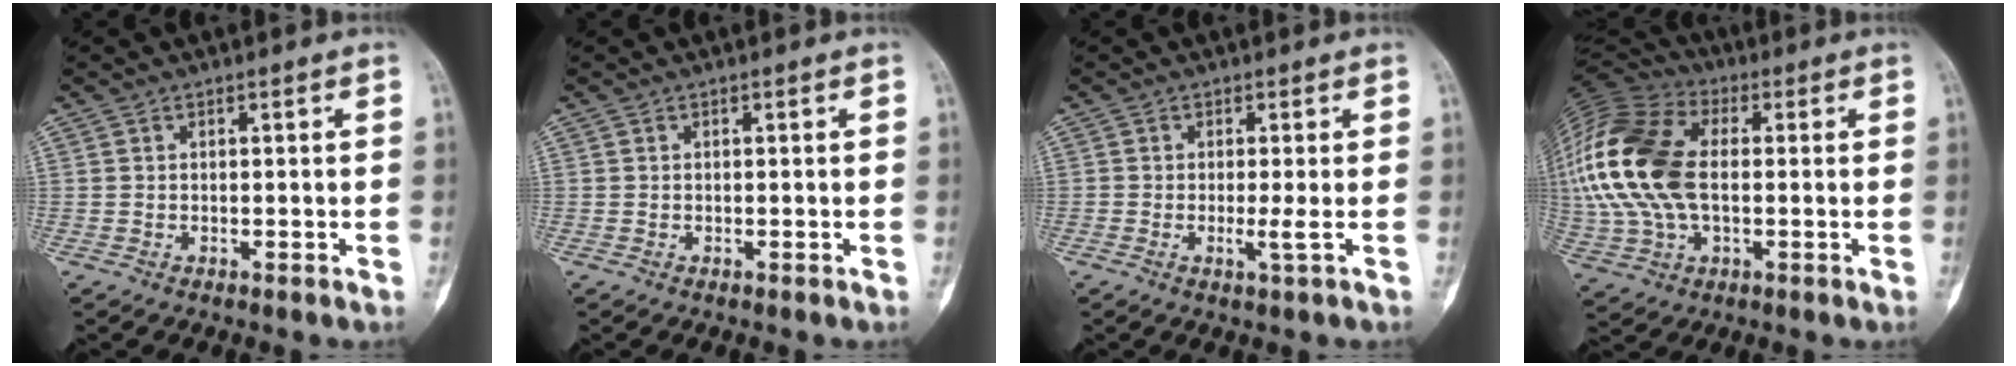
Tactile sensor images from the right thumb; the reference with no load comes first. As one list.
[{"total": 0.0}, {"total": 2.0, "force": [-0.3, -0.3, 1.9], "torque": [-0.044, -0.007, -0.010]}, {"total": 21.7, "force": [1.2, 12.8, 17.5], "torque": [-0.399, 0.012, 0.018]}]